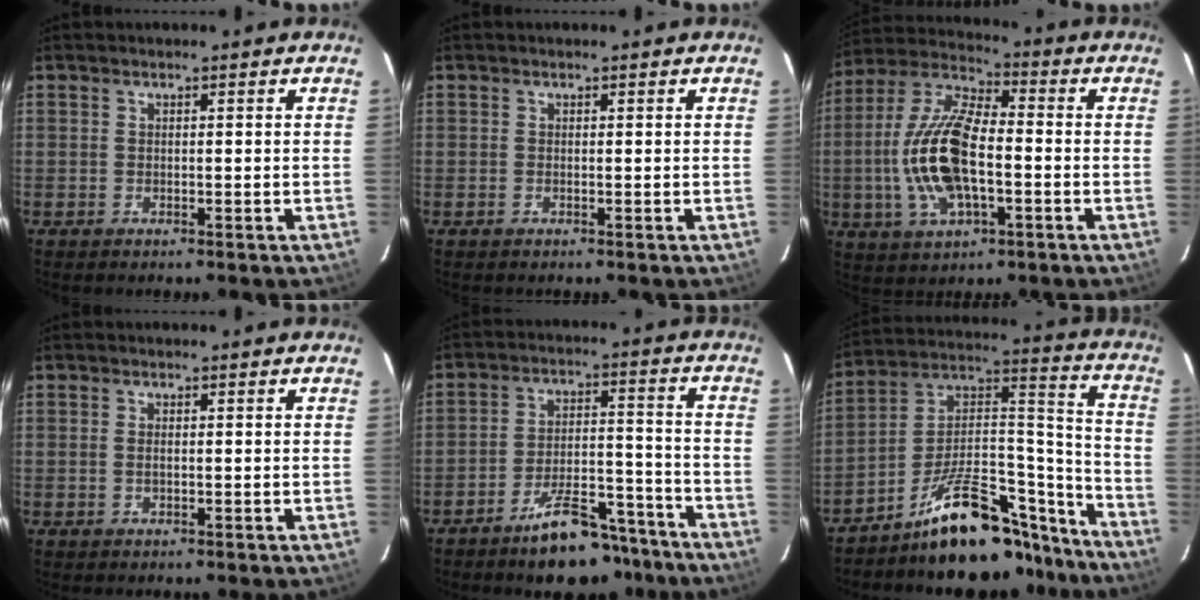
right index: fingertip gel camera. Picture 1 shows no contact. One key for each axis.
{"total": 0.0}
{"total": 16.7, "fx": -2.8, "fy": 7.2, "fz": 14.8, "tx": -0.310, "ty": 0.004, "tz": -0.054}
{"total": 1.2, "fx": -0.1, "fy": 0.6, "fz": 1.1, "tx": -0.022, "ty": 0.001, "tz": -0.003}
{"total": 14.3, "fx": -11.4, "fy": 5.2, "fz": 6.9, "tx": -0.116, "ty": 0.029, "tz": -0.160}
{"total": 21.5, "fx": -17.3, "fy": 7.3, "fz": 10.6, "tx": -0.148, "ty": 0.062, "tz": -0.258}